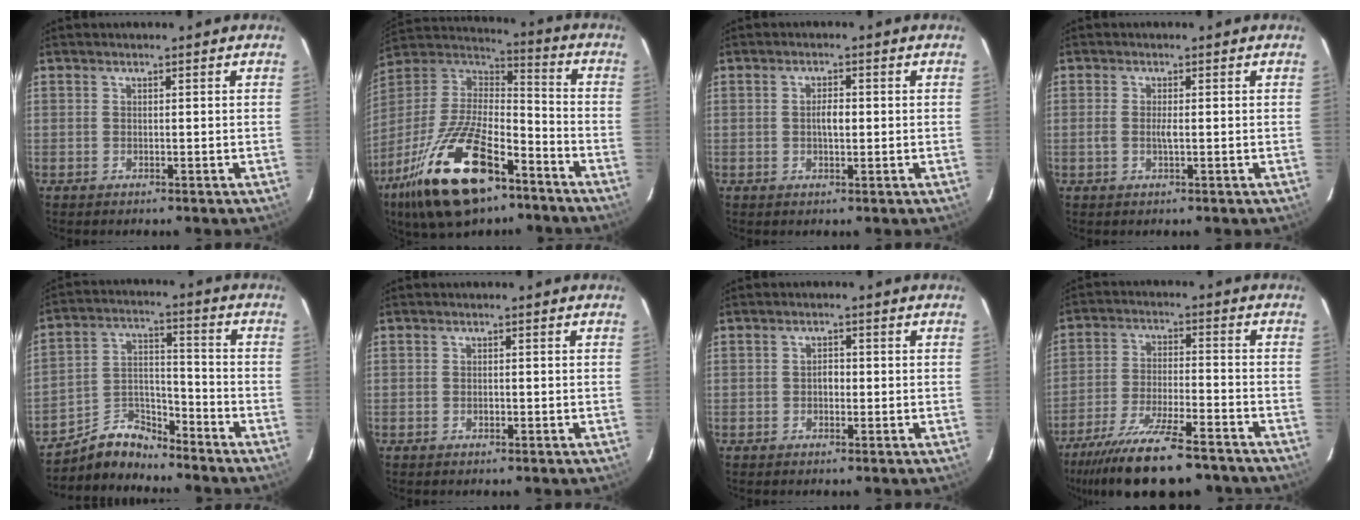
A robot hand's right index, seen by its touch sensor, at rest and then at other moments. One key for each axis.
{"total": 25.4, "fx": -14.8, "fy": 10.6, "fz": 17.8, "tx": -0.360, "ty": -0.024, "tz": -0.256}
{"total": 2.6, "fx": 0.0, "fy": 1.1, "fz": 2.3, "tx": -0.042, "ty": 0.004, "tz": -0.001}
{"total": 1.9, "fx": -0.3, "fy": 0.3, "fz": 1.8, "tx": -0.037, "ty": -0.002, "tz": -0.006}
{"total": 8.3, "fx": -7.6, "fy": 2.9, "fz": 1.7, "tx": -0.040, "ty": 0.036, "tz": -0.146}
{"total": 0.9, "fx": -0.3, "fy": 0.7, "fz": 0.4, "tx": -0.006, "ty": 0.000, "tz": -0.004}
{"total": 1.7, "fx": -0.3, "fy": 1.3, "fz": 1.0, "tx": -0.017, "ty": 0.007, "tz": -0.006}
{"total": 19.7, "fx": -16.1, "fy": 4.4, "fz": 10.6, "tx": -0.212, "ty": -0.038, "tz": -0.255}